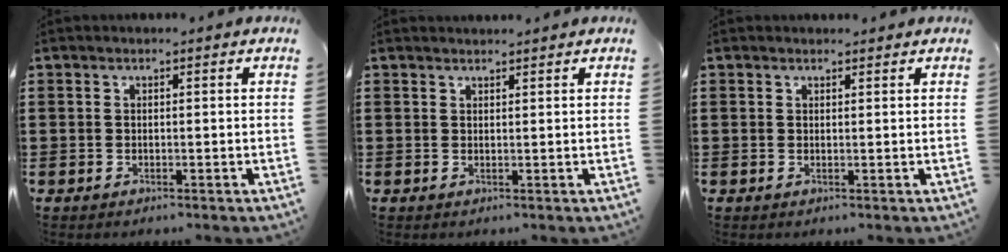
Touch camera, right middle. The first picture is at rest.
{"total": 1.0, "force": [1.0, 0.0, 0.0], "torque": [-0.002, 0.000, 0.018]}
{"total": 0.7, "force": [0.6, 0.3, 0.0], "torque": [0.006, -0.002, 0.010]}